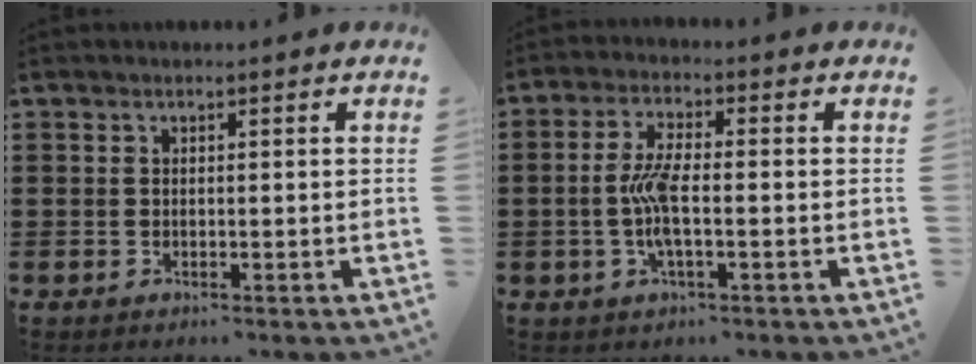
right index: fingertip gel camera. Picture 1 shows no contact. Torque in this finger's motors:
{"motor_torque": [1.50, -0.43, 0.48, 0.21]}